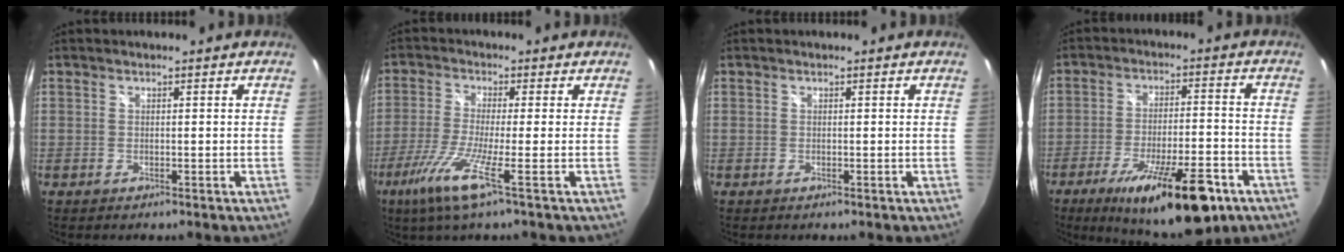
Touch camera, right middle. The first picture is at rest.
{"total": 8.4, "force": [-4.3, -0.7, 7.2], "torque": [-0.177, -0.016, -0.086]}
{"total": 0.0}
{"total": 19.3, "force": [-11.6, 5.3, 14.5], "torque": [-0.238, -0.031, -0.170]}